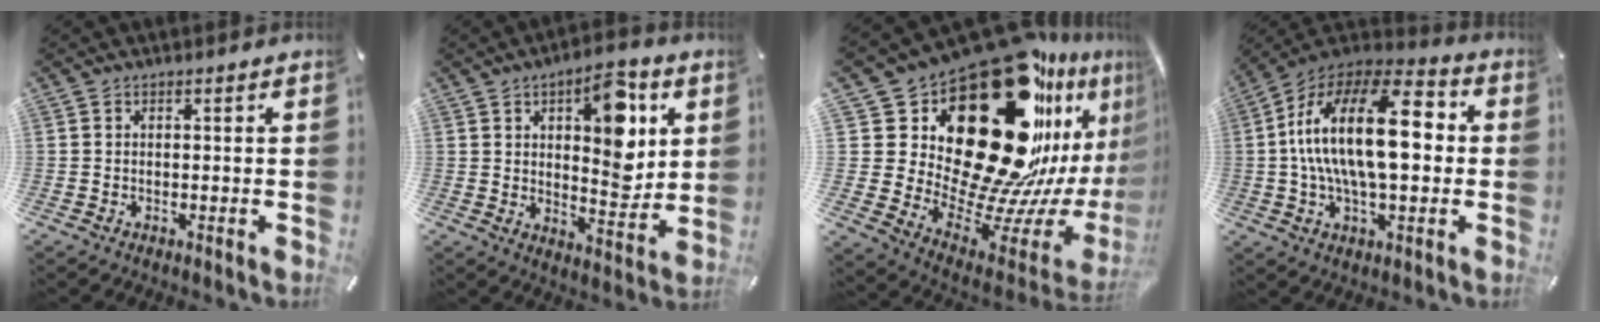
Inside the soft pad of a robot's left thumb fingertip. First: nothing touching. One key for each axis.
{"total": 14.1, "fx": 5.8, "fy": 7.1, "fz": 10.7, "tx": -0.128, "ty": -0.030, "tz": 0.095}
{"total": 39.4, "fx": 18.7, "fy": 20.5, "fz": 28.0, "tx": -0.389, "ty": -0.239, "tz": 0.398}
{"total": 24.1, "fx": 1.8, "fy": 12.2, "fz": 20.7, "tx": -0.392, "ty": -0.004, "tz": 0.017}